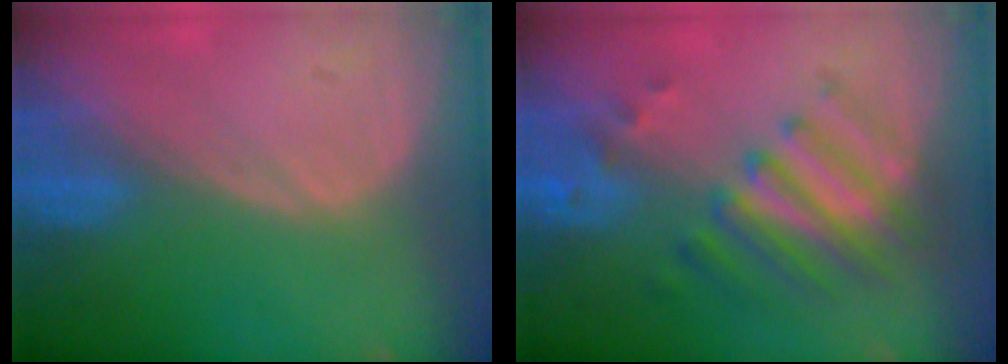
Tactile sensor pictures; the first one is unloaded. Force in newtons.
{"total": 8.0, "press": 7.2, "slide": 3.6}